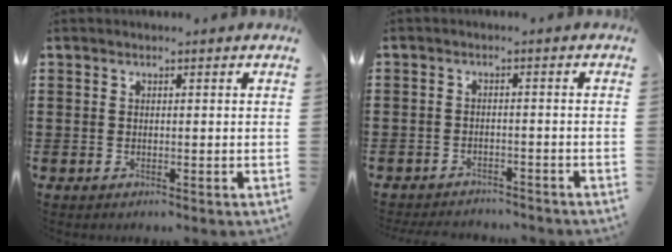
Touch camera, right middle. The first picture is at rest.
{"total": 2.6, "force": [-2.6, 0.5, -0.3], "torque": [-0.001, 0.001, -0.059]}